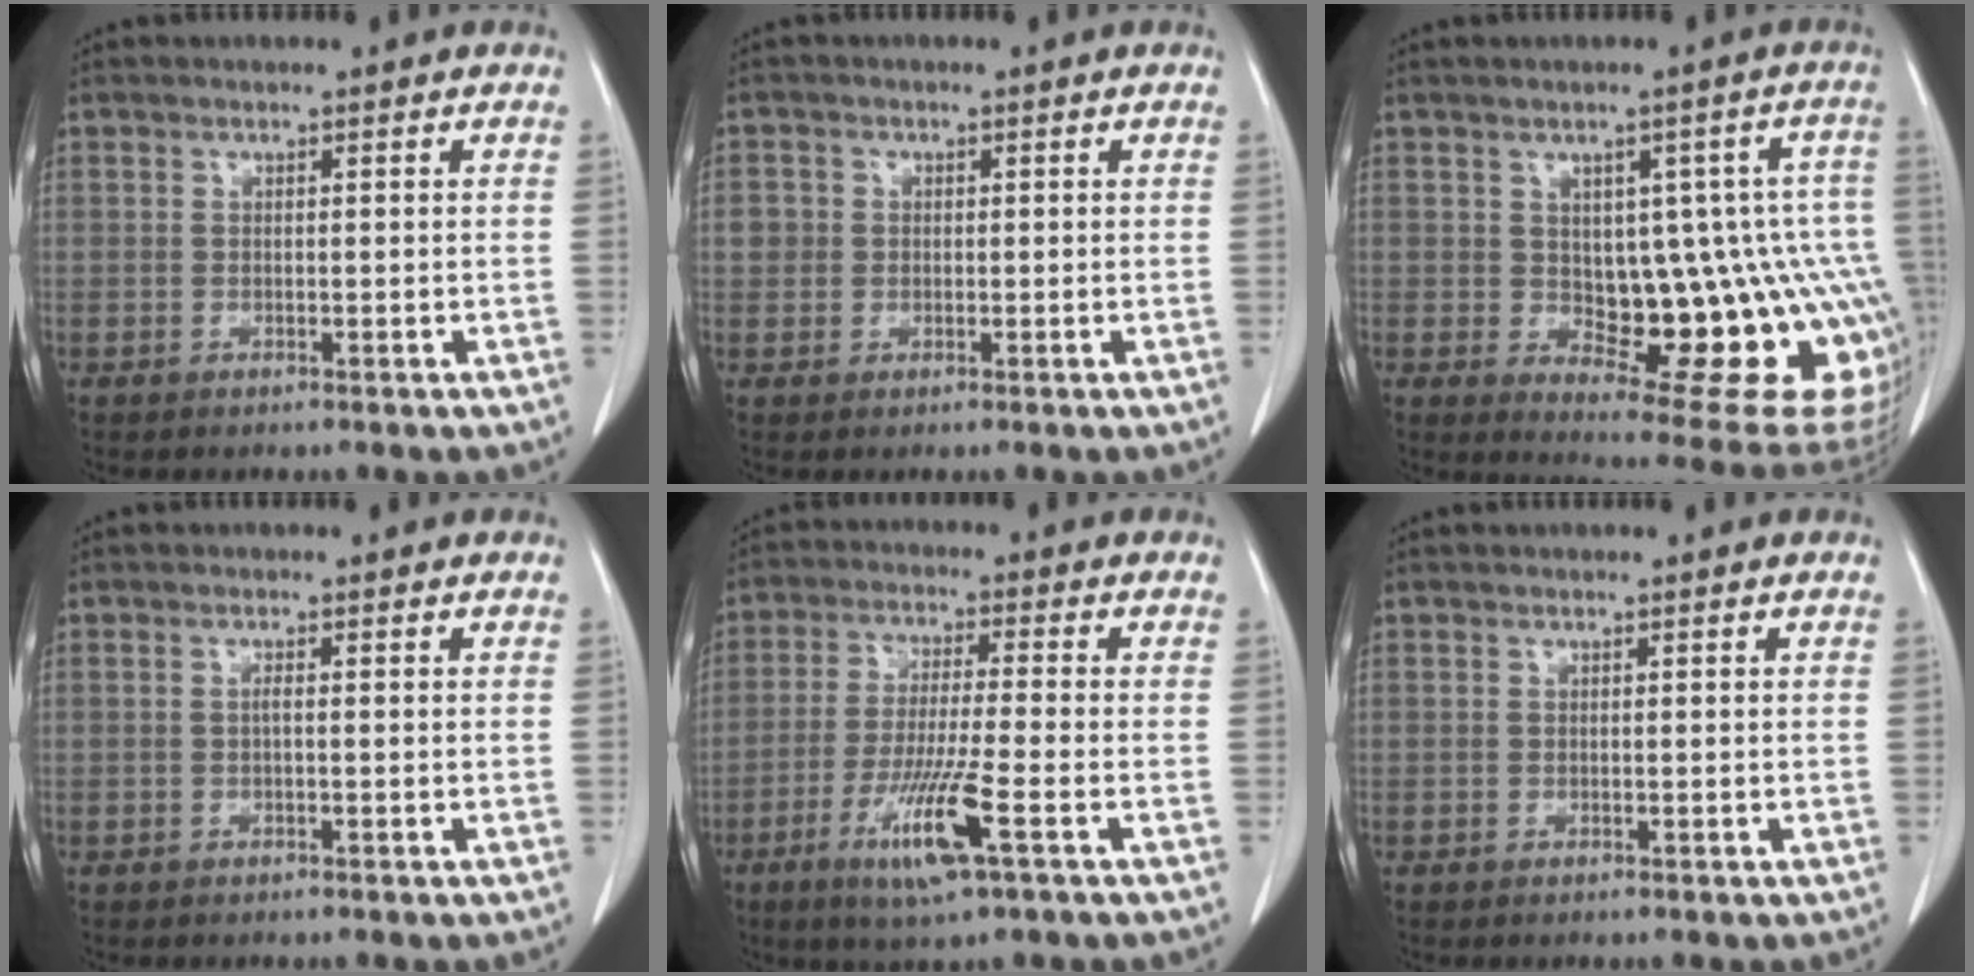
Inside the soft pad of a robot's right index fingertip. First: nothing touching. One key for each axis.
{"total": 2.5, "fx": 0.2, "fy": 2.5, "fz": 0.5, "tx": 0.003, "ty": 0.010, "tz": 0.006}
{"total": 18.4, "fx": -2.3, "fy": 7.4, "fz": 16.7, "tx": -0.132, "ty": 0.027, "tz": 0.002}
{"total": 0.7, "fx": -0.1, "fy": 0.0, "fz": 0.7, "tx": -0.014, "ty": 0.001, "tz": -0.003}
{"total": 9.6, "fx": -4.3, "fy": -0.1, "fz": 8.6, "tx": -0.171, "ty": -0.018, "tz": -0.080}
{"total": 0.0}